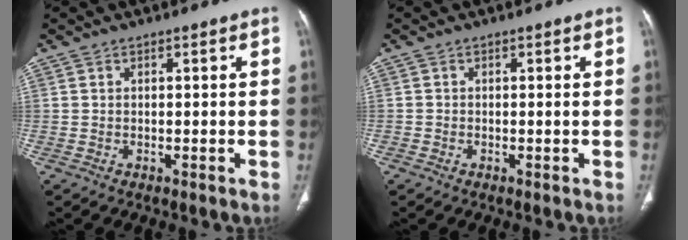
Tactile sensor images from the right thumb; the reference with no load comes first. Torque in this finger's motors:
{"motor_torque": [2.42, 2.38, 0.29, -0.12, 0.07]}